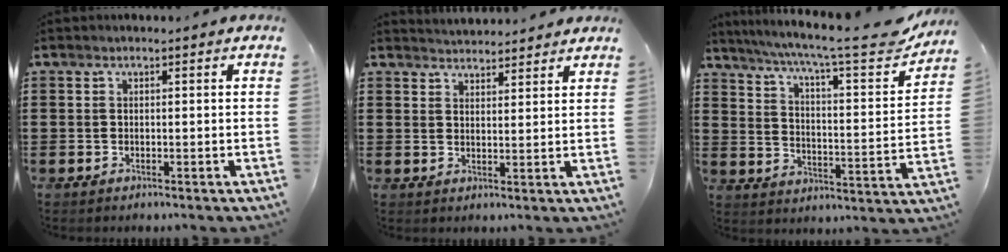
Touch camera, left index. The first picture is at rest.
{"total": 3.1, "force": [3.0, 0.0, -0.1], "torque": [-0.006, -0.010, 0.057]}
{"total": 9.7, "force": [7.9, 0.9, 5.6], "torque": [-0.115, -0.051, 0.123]}